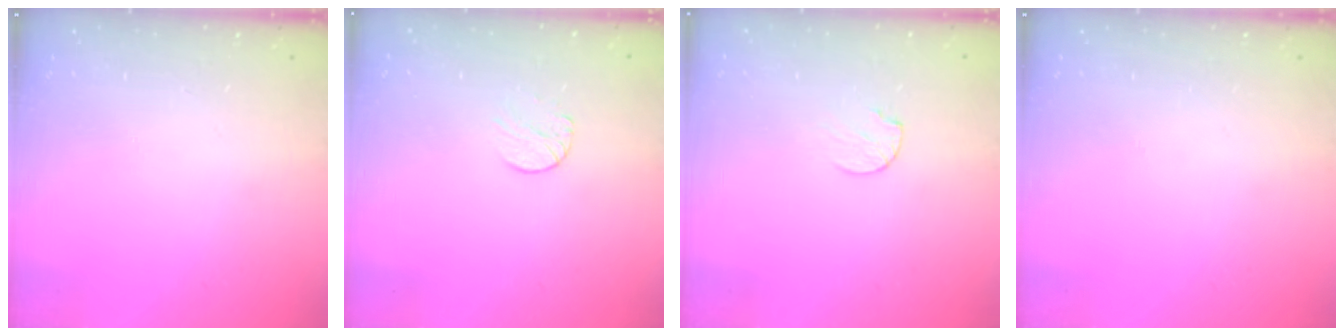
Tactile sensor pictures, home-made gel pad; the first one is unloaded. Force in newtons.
{"total": 5.8, "press": 5.8, "slide": 0.5}
{"total": 5.5, "press": 5.5, "slide": 0.6}
{"total": 0.0}